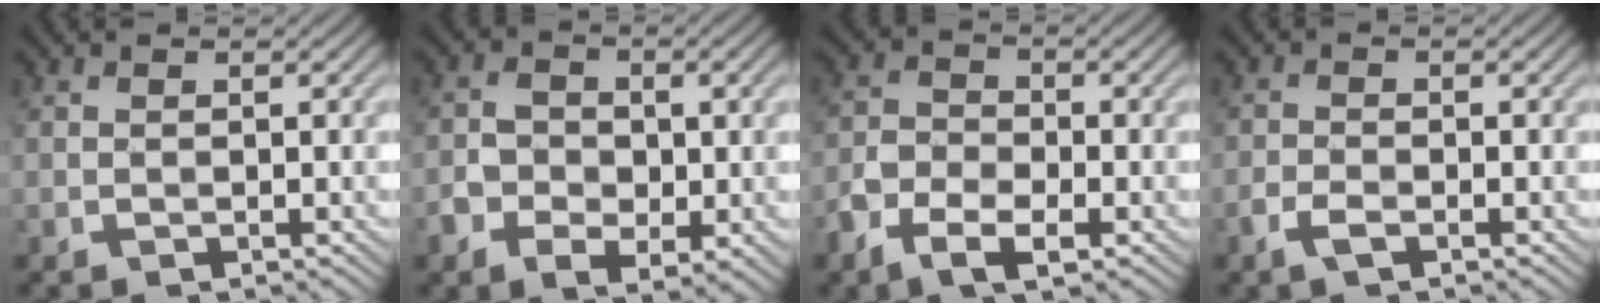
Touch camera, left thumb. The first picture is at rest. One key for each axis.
{"total": 6.8, "fx": -2.2, "fy": 4.4, "fz": 4.6, "tx": -0.093, "ty": -0.018, "tz": -0.029}
{"total": 6.2, "fx": -3.6, "fy": 3.3, "fz": 3.9, "tx": -0.082, "ty": -0.007, "tz": -0.073}
{"total": 2.0, "fx": -1.3, "fy": 0.8, "fz": 1.4, "tx": -0.034, "ty": -0.002, "tz": -0.030}